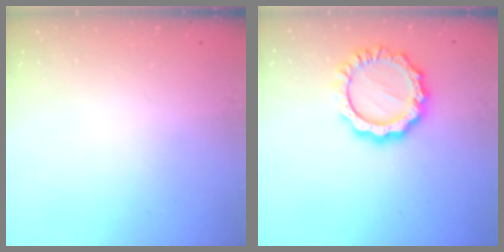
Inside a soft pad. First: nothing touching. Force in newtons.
{"total": 11.7, "press": 11.7, "slide": 1.0}